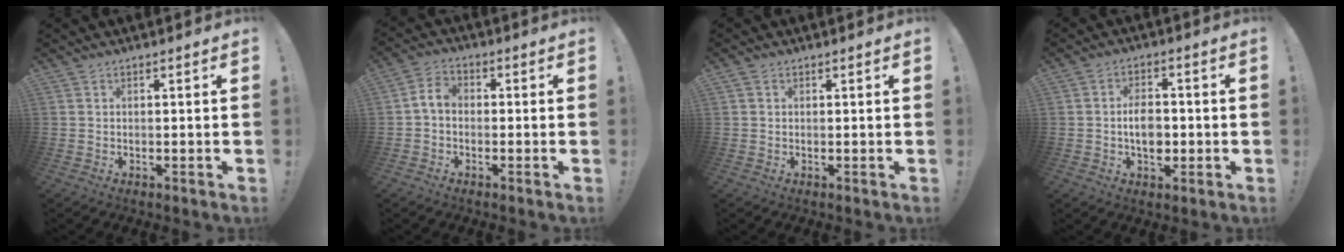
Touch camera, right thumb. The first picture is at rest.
{"total": 4.6, "force": [-1.0, 2.9, 3.5], "torque": [-0.066, 0.016, -0.018]}
{"total": 0.6, "force": [0.4, 0.4, 0.2], "torque": [0.005, -0.002, 0.007]}
{"total": 7.4, "force": [-1.0, 5.1, 5.2], "torque": [-0.065, 0.003, -0.018]}